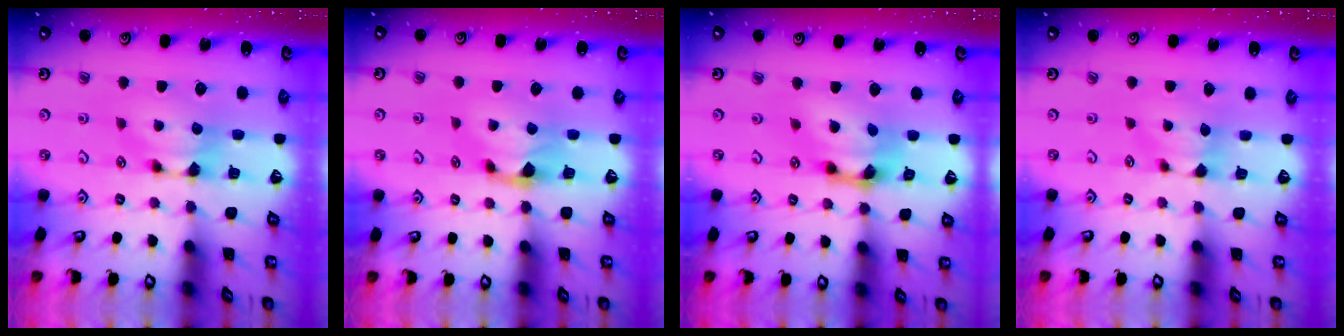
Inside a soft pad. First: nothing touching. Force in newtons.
{"total": 1.2, "press": 0.4, "slide": 1.2}
{"total": 4.5, "press": 4.1, "slide": 1.9}
{"total": 1.3, "press": 1.2, "slide": 0.6}